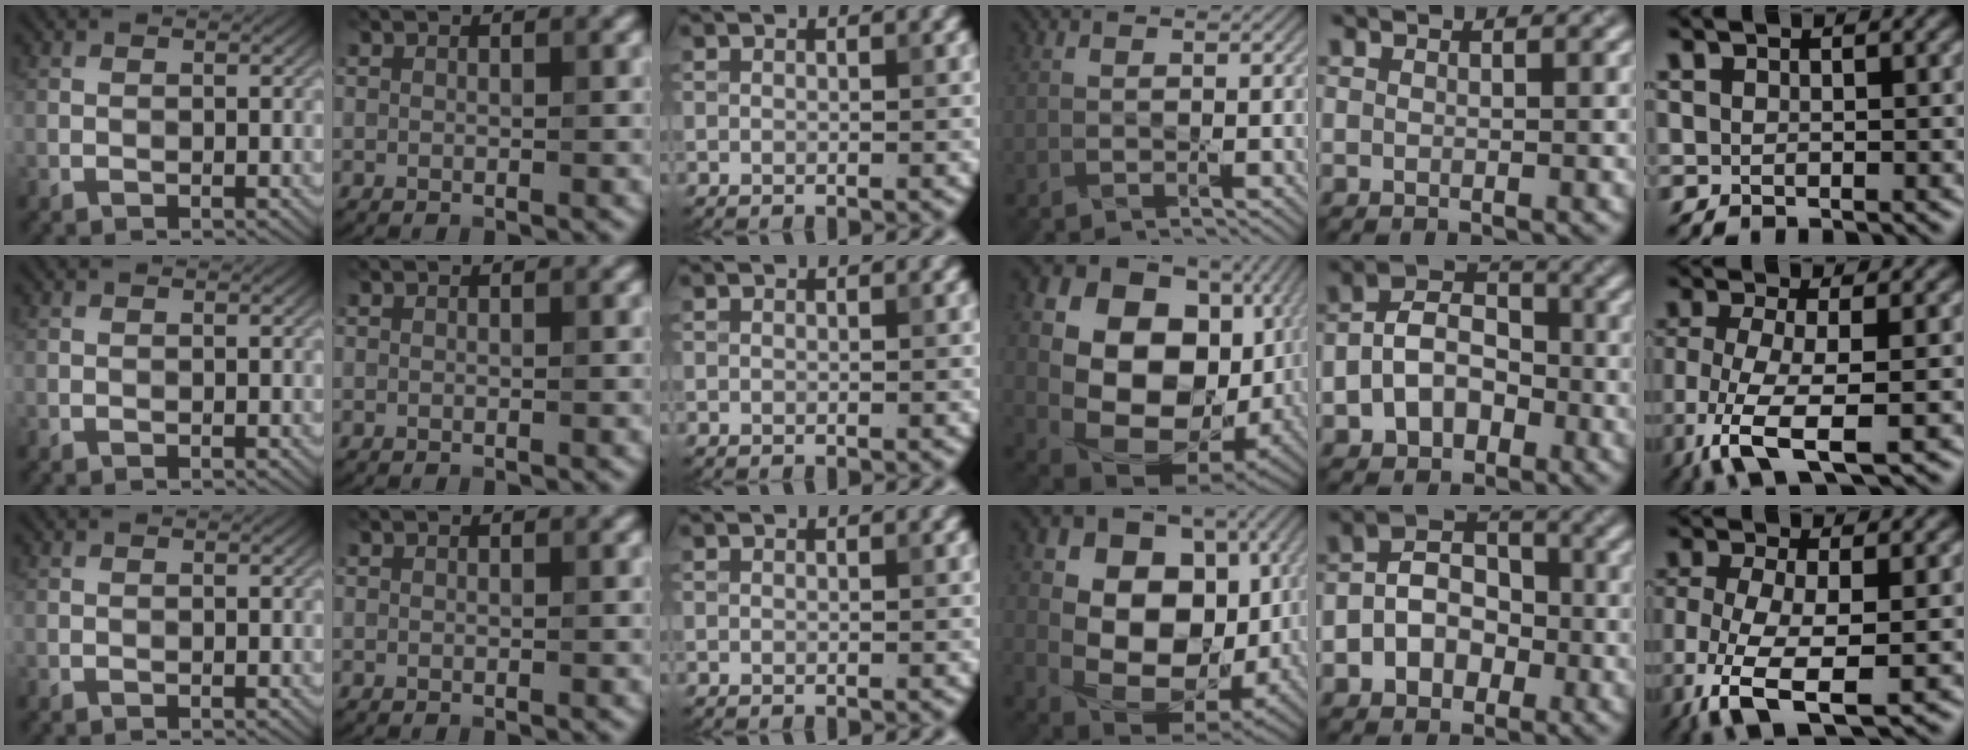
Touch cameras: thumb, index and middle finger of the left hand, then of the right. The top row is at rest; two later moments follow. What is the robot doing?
{"motion": "wipe", "object": "laptop"}